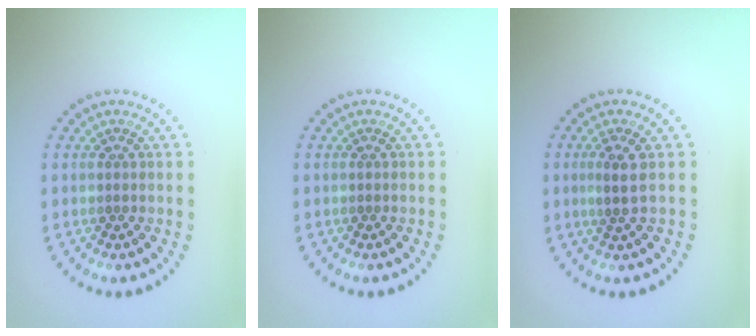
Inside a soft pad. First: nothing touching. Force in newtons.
{"total": 0.0}
{"total": 1.8, "press": 1.5, "slide": 0.9}